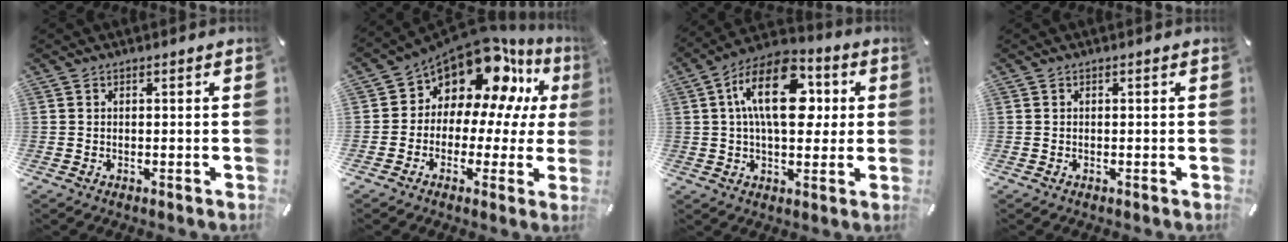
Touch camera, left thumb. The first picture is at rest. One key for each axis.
{"total": 13.2, "fx": 8.9, "fy": 7.3, "fz": 6.5, "tx": -0.129, "ty": -0.081, "tz": 0.154}
{"total": 17.5, "fx": 3.7, "fy": 9.9, "fz": 14.0, "tx": -0.232, "ty": 0.002, "tz": 0.059}
{"total": 0.0}